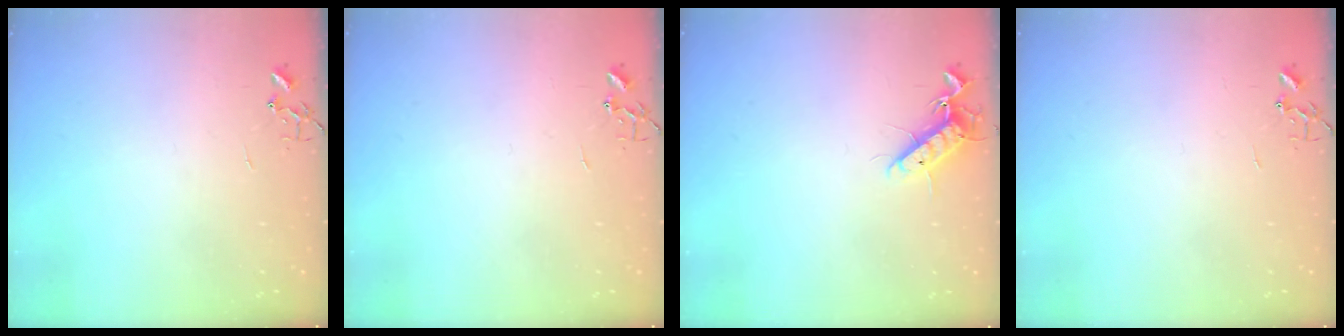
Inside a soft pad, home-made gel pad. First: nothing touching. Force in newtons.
{"total": 0.0}
{"total": 11.0, "press": 10.9, "slide": 1.9}
{"total": 0.0}